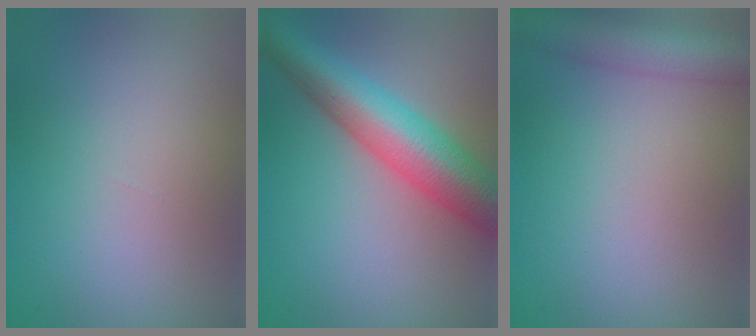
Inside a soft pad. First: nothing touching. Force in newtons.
{"total": 9.0, "press": 9.0, "slide": 0.3}
{"total": 5.9, "press": 5.9, "slide": 0.4}